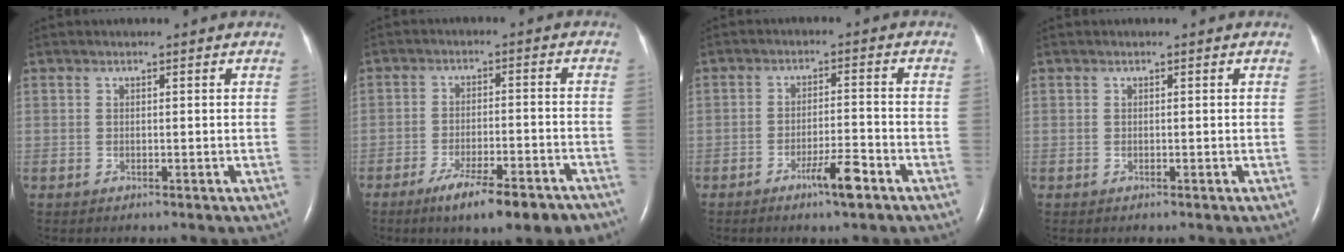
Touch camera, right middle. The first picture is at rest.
{"total": 12.3, "force": [-9.1, 2.3, 8.0], "torque": [-0.103, -0.011, -0.130]}
{"total": 5.1, "force": [-3.2, 0.3, 3.9], "torque": [-0.070, -0.004, -0.057]}
{"total": 0.0}